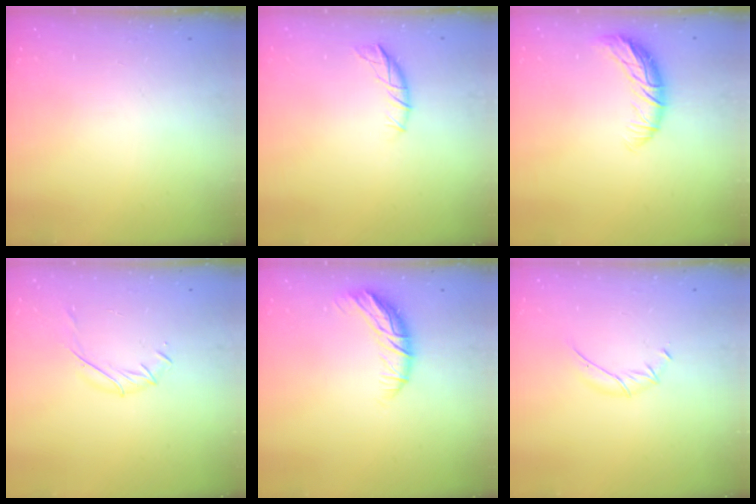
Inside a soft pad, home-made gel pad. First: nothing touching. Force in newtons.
{"total": 7.0, "press": 7.0, "slide": 0.7}
{"total": 10.0, "press": 10.0, "slide": 1.0}
{"total": 4.1, "press": 3.9, "slide": 1.1}
{"total": 10.7, "press": 10.6, "slide": 1.7}
{"total": 6.6, "press": 6.5, "slide": 1.2}